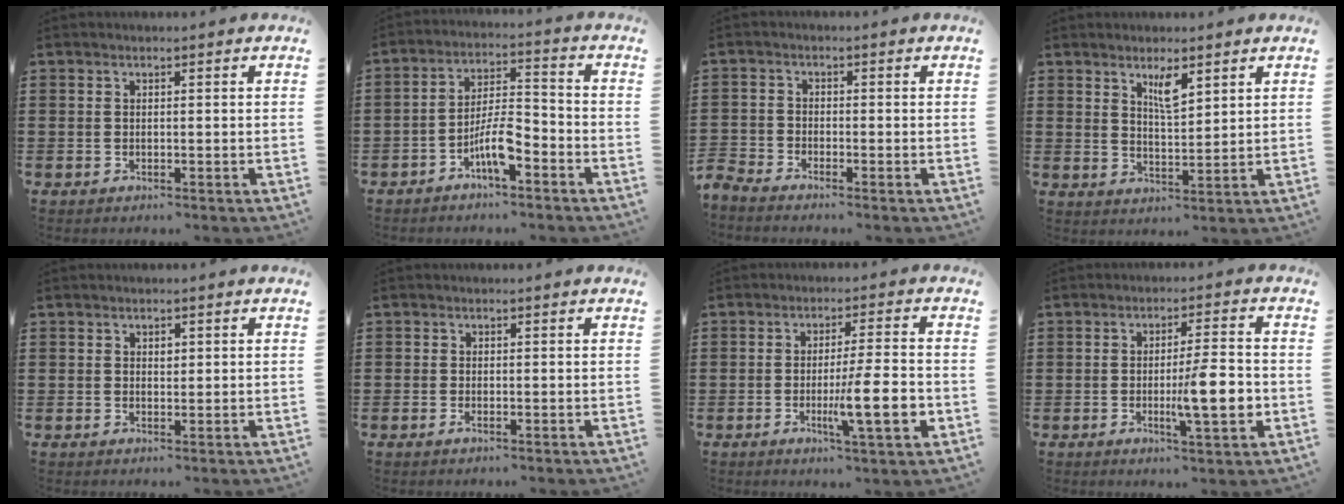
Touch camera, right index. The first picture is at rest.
{"total": 6.9, "force": [-3.7, 2.1, 5.4], "torque": [-0.110, 0.003, -0.071]}
{"total": 2.3, "force": [-2.3, 0.0, -0.1], "torque": [-0.012, -0.005, -0.052]}
{"total": 4.2, "force": [2.6, 1.2, 3.0], "torque": [-0.058, 0.001, 0.043]}
{"total": 1.1, "force": [0.5, 0.7, 0.6], "torque": [-0.006, 0.000, 0.007]}
{"total": 0.7, "force": [-0.4, 0.2, 0.5], "torque": [-0.019, -0.009, -0.007]}
{"total": 10.5, "force": [-2.6, 1.3, 10.1], "torque": [-0.161, -0.012, -0.043]}
{"total": 8.9, "force": [-1.5, 1.5, 8.6], "torque": [-0.125, -0.008, -0.026]}